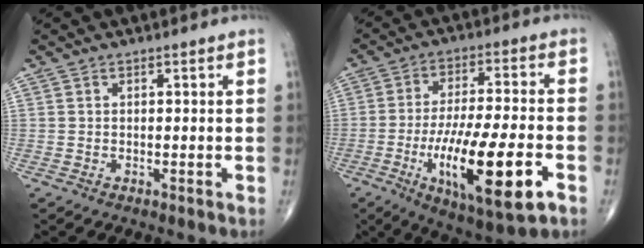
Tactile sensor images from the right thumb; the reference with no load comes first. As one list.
[{"total": 19.4, "force": [-6.5, 5.2, 17.5], "torque": [-0.306, 0.008, -0.096]}]